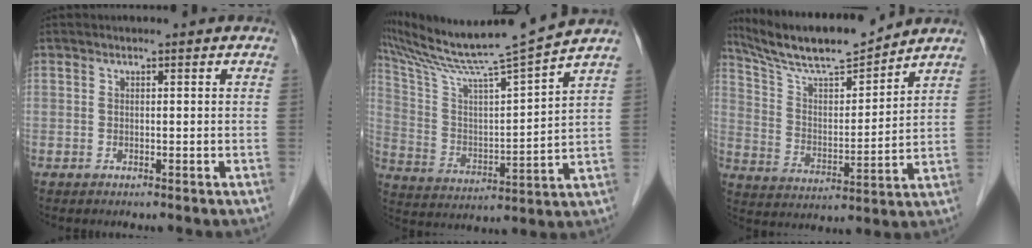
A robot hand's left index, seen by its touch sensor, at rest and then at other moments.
{"total": 15.5, "force": [14.0, -2.9, 5.8], "torque": [-0.120, -0.028, 0.243]}
{"total": 13.6, "force": [12.5, 0.8, 5.2], "torque": [-0.103, 0.004, 0.228]}